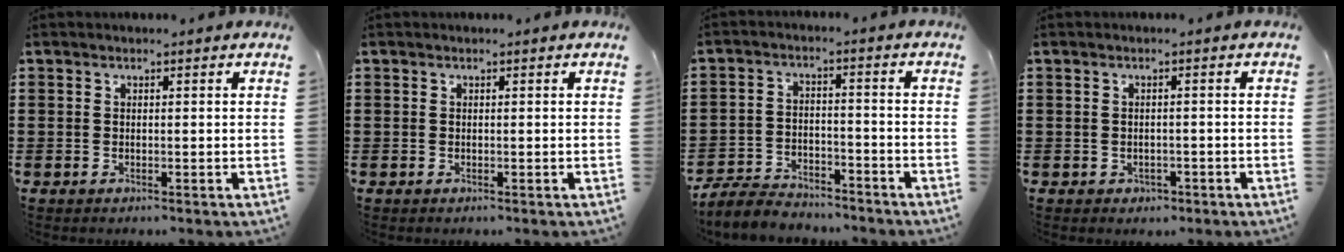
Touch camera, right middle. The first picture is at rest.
{"total": 0.0}
{"total": 4.7, "force": [-4.4, 1.2, 0.8], "torque": [-0.030, 0.004, -0.095]}
{"total": 0.7, "force": [-0.4, 0.6, 0.1], "torque": [-0.005, 0.003, -0.010]}